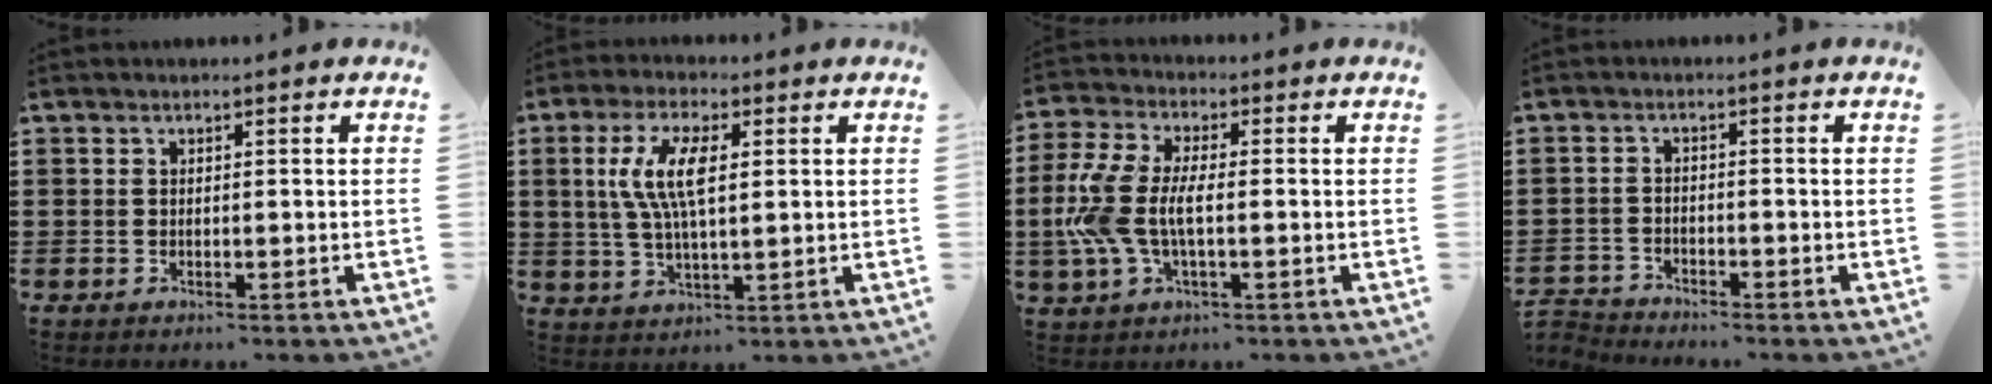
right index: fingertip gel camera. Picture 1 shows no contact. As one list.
[{"total": 8.1, "force": [1.5, 3.0, 7.4], "torque": [-0.161, 0.006, 0.021]}, {"total": 8.6, "force": [-0.9, 4.3, 7.5], "torque": [-0.192, -0.010, -0.028]}, {"total": 2.3, "force": [-2.3, 0.2, -0.3], "torque": [-0.003, 0.002, -0.052]}]